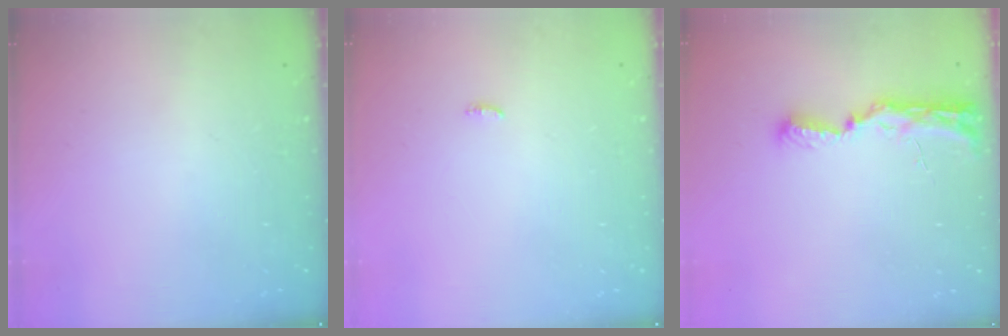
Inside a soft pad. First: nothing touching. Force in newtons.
{"total": 5.6, "press": 3.4, "slide": 4.4}
{"total": 8.9, "press": 8.9, "slide": 1.3}